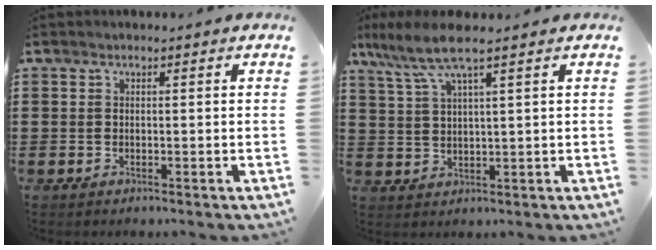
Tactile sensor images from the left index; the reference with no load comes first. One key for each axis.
{"total": 6.6, "fx": 4.3, "fy": 0.6, "fz": 5.0, "tx": -0.118, "ty": -0.009, "tz": 0.071}